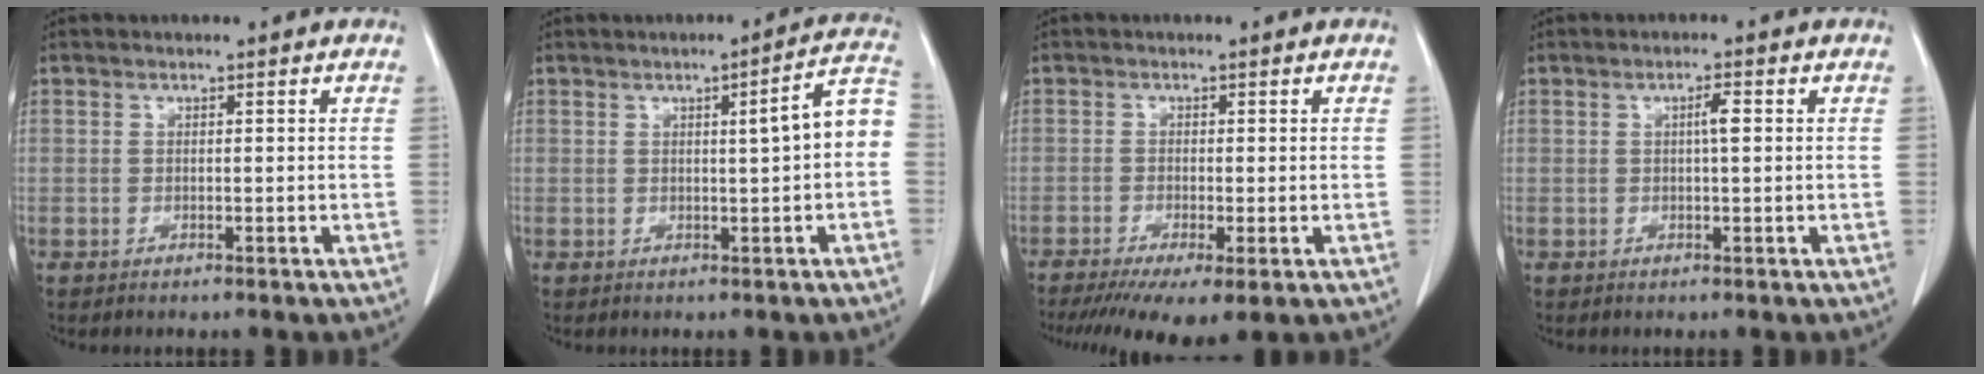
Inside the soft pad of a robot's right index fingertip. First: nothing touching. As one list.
[{"total": 6.4, "force": [0.1, 0.3, 6.4], "torque": [-0.082, 0.017, -0.001]}, {"total": 8.4, "force": [-5.1, 1.8, 6.4], "torque": [-0.099, -0.019, -0.081]}, {"total": 2.2, "force": [0.4, 0.1, 2.1], "torque": [-0.035, 0.003, 0.005]}]